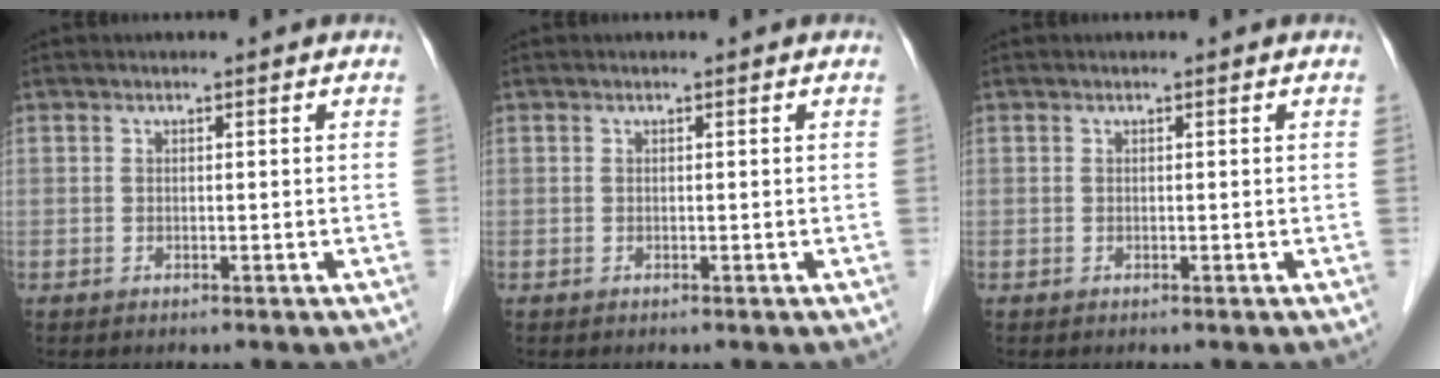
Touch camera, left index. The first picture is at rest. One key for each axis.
{"total": 0.0}
{"total": 0.0}